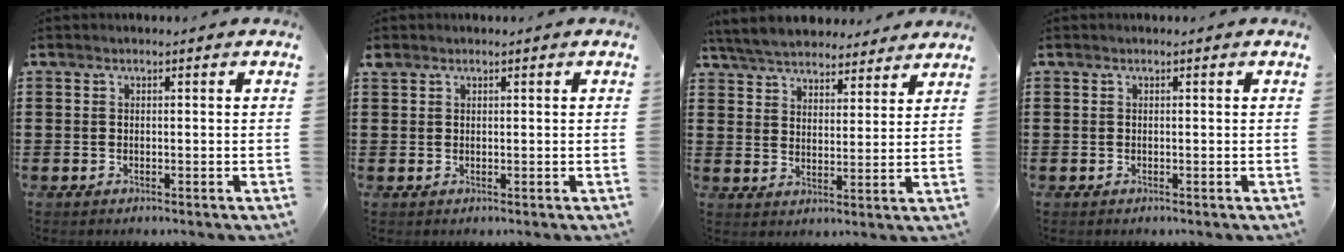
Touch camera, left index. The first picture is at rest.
{"total": 0.8, "force": [0.6, 0.4, 0.2], "torque": [-0.005, 0.003, 0.012]}
{"total": 5.6, "force": [5.4, 1.2, 0.9], "torque": [-0.043, -0.019, 0.097]}
{"total": 0.0}